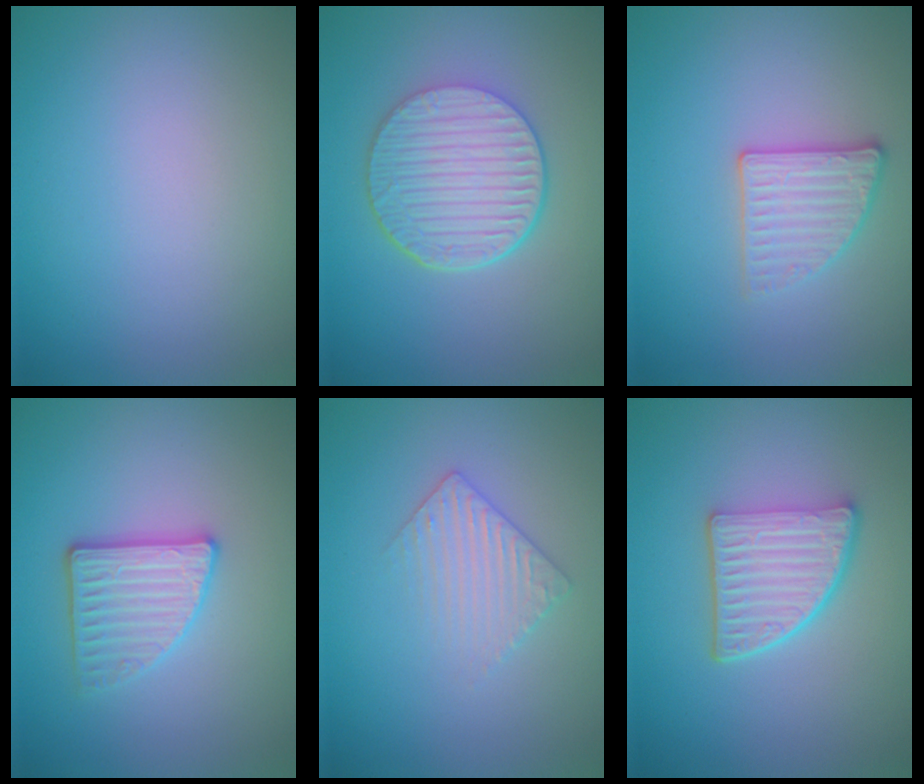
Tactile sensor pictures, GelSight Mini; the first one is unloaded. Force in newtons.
{"total": 6.6, "press": 4.7, "slide": 4.6}
{"total": 2.7, "press": 2.6, "slide": 0.8}
{"total": 3.3, "press": 3.0, "slide": 1.4}
{"total": 2.5, "press": 2.4, "slide": 0.5}
{"total": 4.9, "press": 3.8, "slide": 3.1}